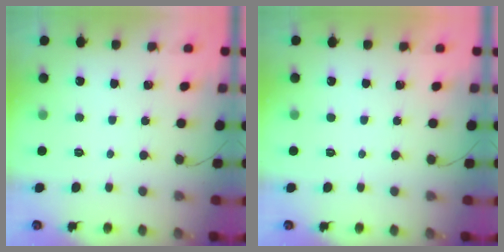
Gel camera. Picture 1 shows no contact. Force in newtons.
{"total": 1.0, "press": 1.0, "slide": 0.2}